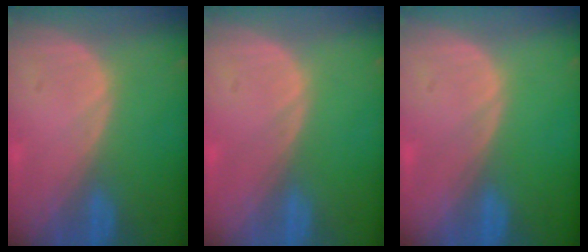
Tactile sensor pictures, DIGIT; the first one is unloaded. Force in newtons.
{"total": 0.0}
{"total": 0.0}